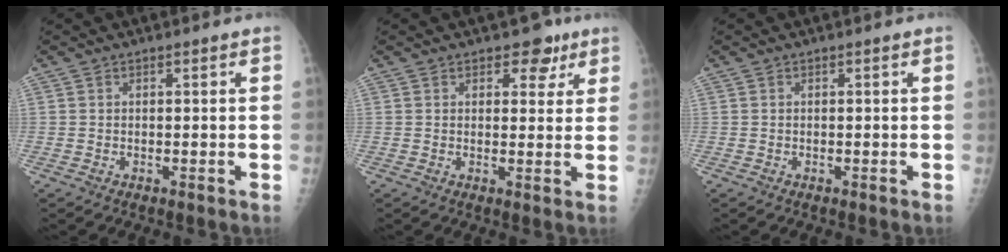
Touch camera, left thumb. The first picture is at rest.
{"total": 5.1, "force": [3.2, 3.1, 2.4], "torque": [0.003, -0.012, 0.039]}
{"total": 0.0}